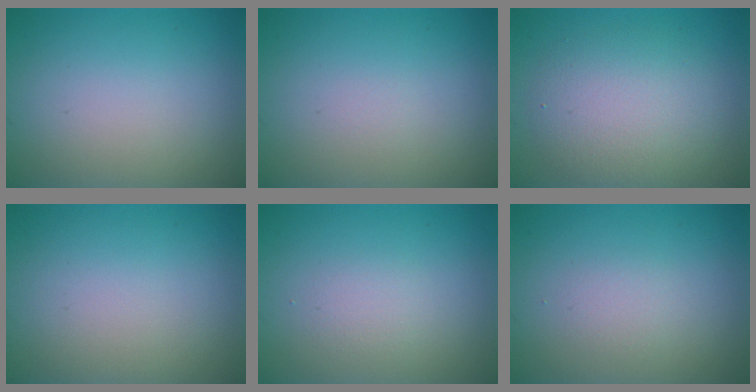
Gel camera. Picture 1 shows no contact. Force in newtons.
{"total": 0.0}
{"total": 5.1, "press": 5.1, "slide": 0.2}
{"total": 0.0}
{"total": 1.2, "press": 1.2, "slide": 0.1}
{"total": 1.2, "press": 1.2, "slide": 0.1}